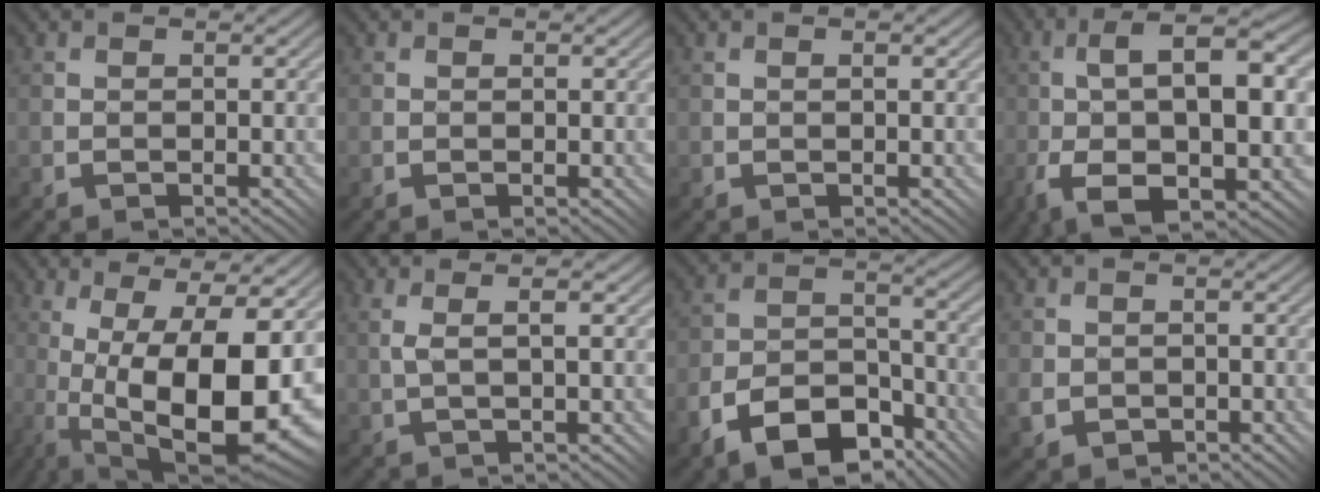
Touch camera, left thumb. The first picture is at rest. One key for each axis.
{"total": 0.0}
{"total": 0.9, "fx": 0.5, "fy": 0.1, "fz": 0.7, "tx": -0.011, "ty": 0.005, "tz": 0.015}
{"total": 13.9, "fx": -1.3, "fy": 5.7, "fz": 12.6, "tx": -0.233, "ty": 0.002, "tz": -0.018}
{"total": 15.3, "fx": -2.3, "fy": 4.9, "fz": 14.3, "tx": -0.235, "ty": -0.008, "tz": -0.031}
{"total": 3.1, "fx": 1.3, "fy": 0.1, "fz": 2.8, "tx": -0.054, "ty": 0.003, "tz": 0.025}
{"total": 9.6, "fx": -6.5, "fy": 4.7, "fz": 5.4, "tx": -0.102, "ty": -0.001, "tz": -0.123}
{"total": 2.5, "fx": -0.6, "fy": 2.2, "fz": 0.9, "tx": -0.027, "ty": -0.012, "tz": -0.009}